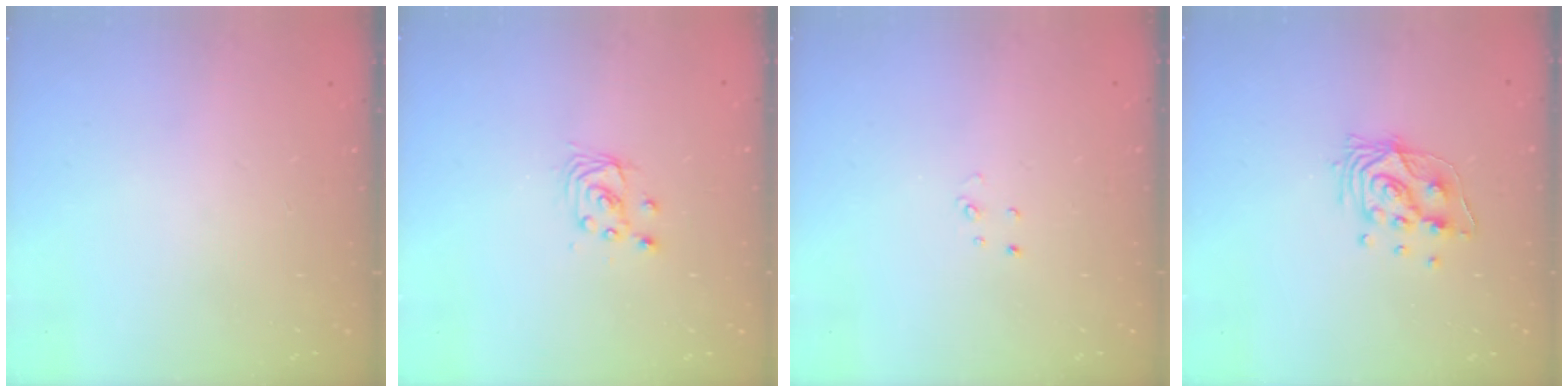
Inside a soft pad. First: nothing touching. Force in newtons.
{"total": 2.9, "press": 2.9, "slide": 0.0}
{"total": 2.7, "press": 2.7, "slide": 0.3}
{"total": 10.3, "press": 10.3, "slide": 0.7}